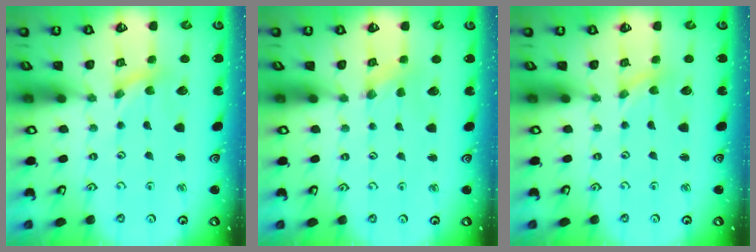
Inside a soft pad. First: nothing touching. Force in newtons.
{"total": 1.3, "press": 1.3, "slide": 0.2}
{"total": 0.0}